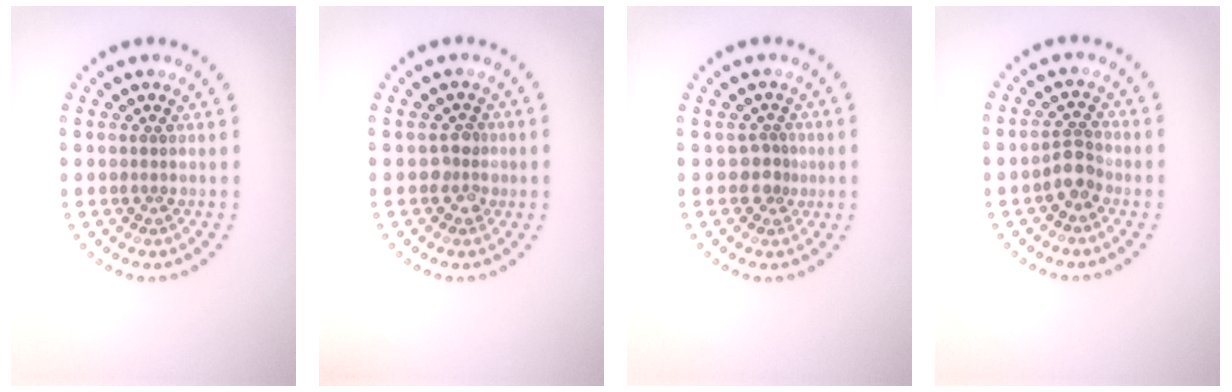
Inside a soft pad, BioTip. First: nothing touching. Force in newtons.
{"total": 1.7, "press": 1.6, "slide": 0.7}
{"total": 1.6, "press": 1.1, "slide": 1.2}
{"total": 2.2, "press": 1.8, "slide": 1.1}